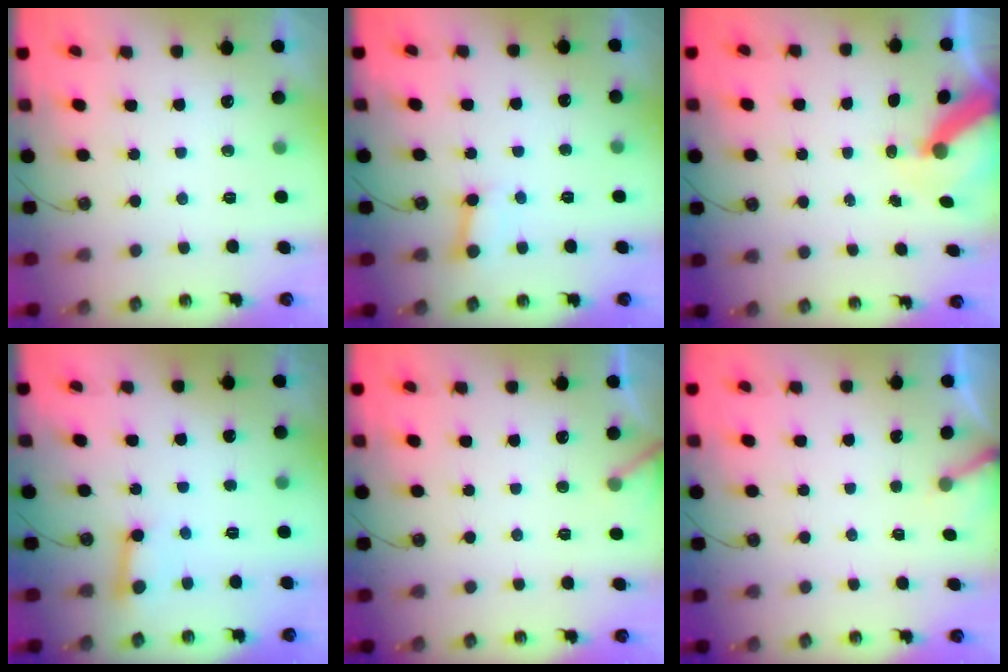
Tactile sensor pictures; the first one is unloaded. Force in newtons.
{"total": 3.3, "press": 3.3, "slide": 0.2}
{"total": 7.9, "press": 7.8, "slide": 1.0}
{"total": 5.3, "press": 5.3, "slide": 0.4}
{"total": 3.7, "press": 3.7, "slide": 0.3}
{"total": 2.7, "press": 2.7, "slide": 0.2}